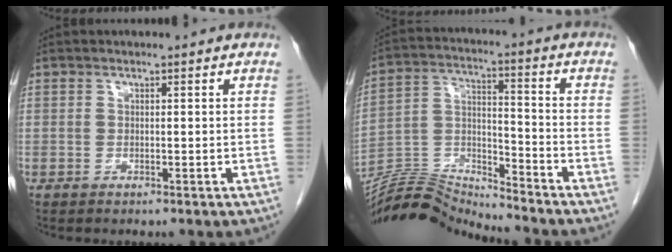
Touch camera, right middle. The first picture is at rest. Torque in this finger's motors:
{"motor_torque": [-0.20, -0.44, -0.08, 0.01]}